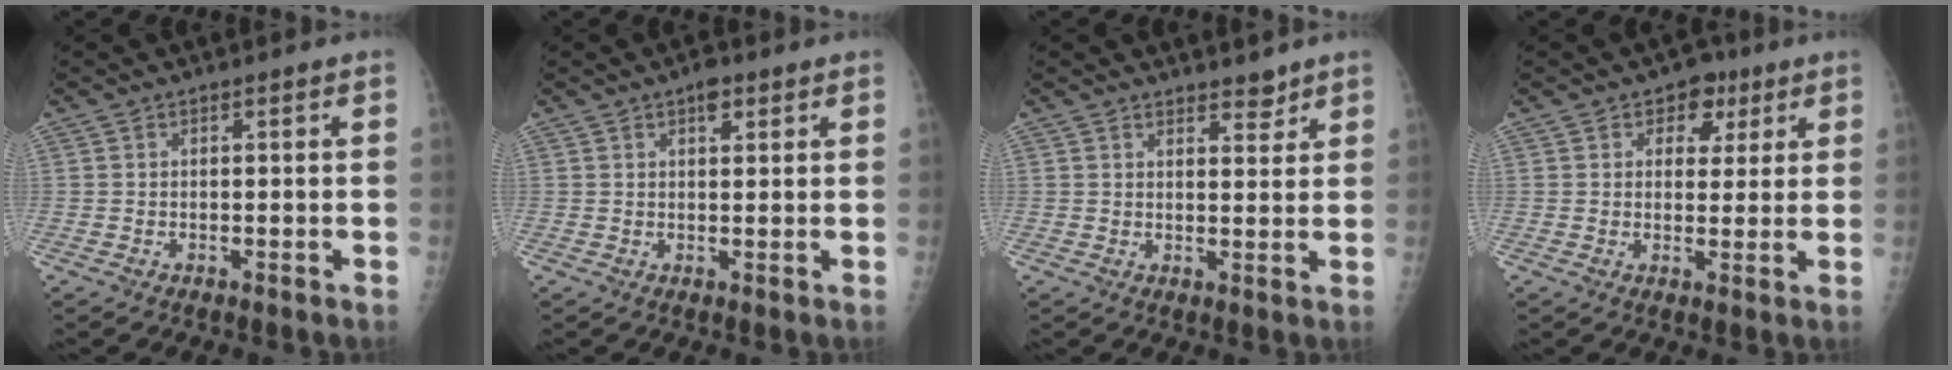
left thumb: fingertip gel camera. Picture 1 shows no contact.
{"total": 2.8, "force": [1.6, 1.4, 1.9], "torque": [-0.018, -0.005, 0.023]}
{"total": 3.0, "force": [2.6, 1.1, 1.1], "torque": [-0.002, -0.019, 0.037]}
{"total": 4.4, "force": [2.2, 3.4, 1.8], "torque": [0.006, -0.007, 0.028]}